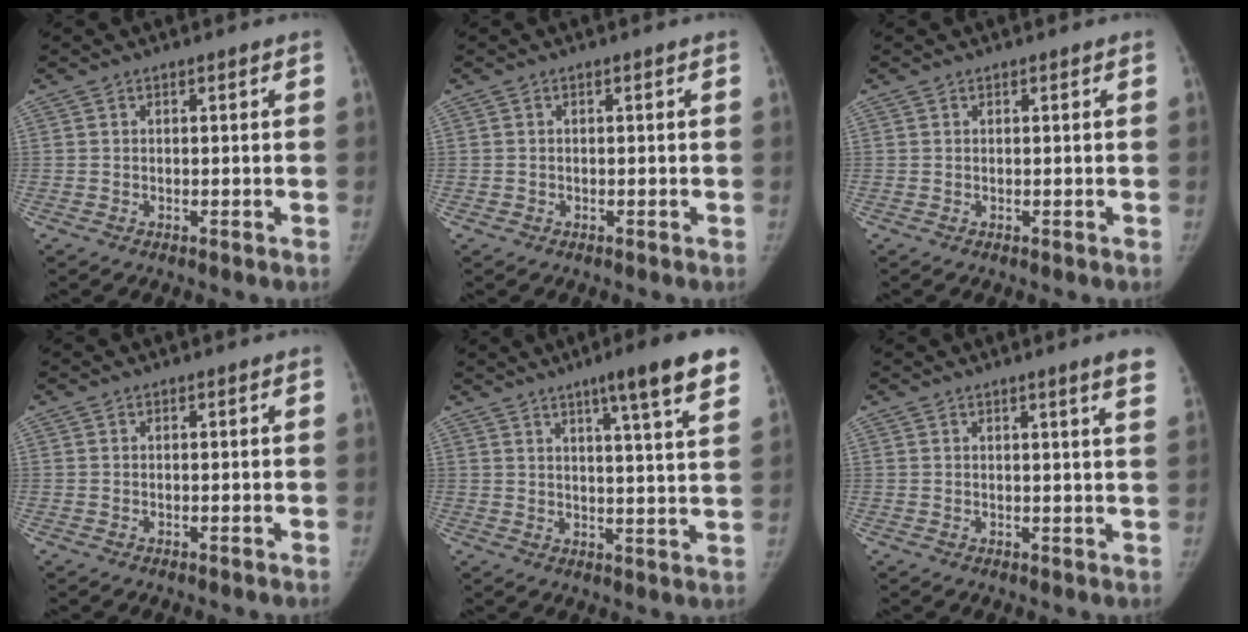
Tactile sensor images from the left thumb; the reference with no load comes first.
{"total": 0.7, "force": [-0.3, 0.6, -0.2], "torque": [0.011, 0.005, -0.005]}
{"total": 0.0}
{"total": 0.0}
{"total": 13.5, "force": [8.5, 0.9, 10.4], "torque": [-0.136, -0.035, 0.105]}
{"total": 5.5, "force": [3.7, -0.3, 4.0], "torque": [-0.048, -0.014, 0.039]}